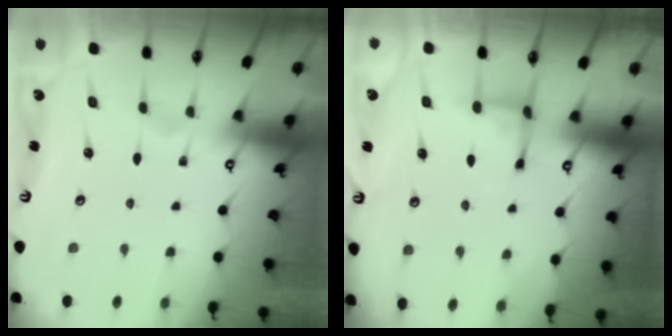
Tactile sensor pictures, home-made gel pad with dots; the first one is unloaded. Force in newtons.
{"total": 2.8, "press": 2.7, "slide": 0.6}